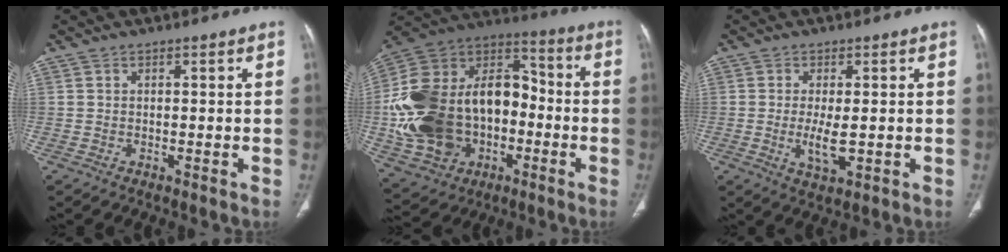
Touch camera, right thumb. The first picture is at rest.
{"total": 28.9, "force": [-4.4, 20.9, 19.5], "torque": [-0.369, 0.050, -0.061]}
{"total": 5.4, "force": [-0.6, 2.3, 4.9], "torque": [-0.092, -0.012, -0.005]}